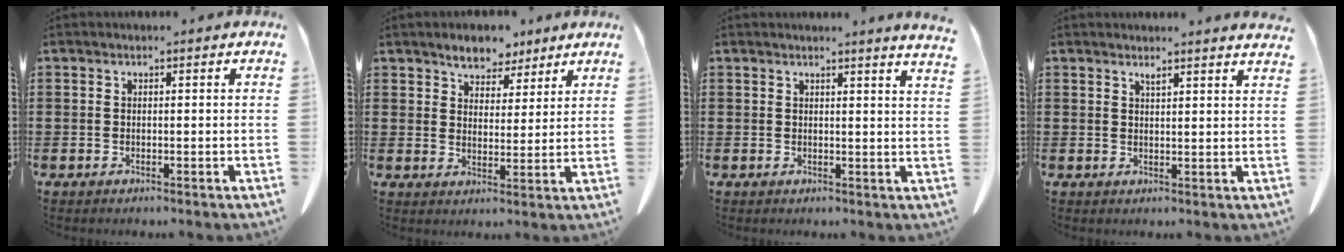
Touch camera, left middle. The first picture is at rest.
{"total": 5.2, "force": [4.6, 2.3, 0.5], "torque": [-0.022, -0.014, 0.085]}
{"total": 2.5, "force": [2.3, -0.9, 0.4], "torque": [-0.009, -0.011, 0.043]}
{"total": 2.1, "force": [2.0, -0.4, 0.6], "torque": [-0.013, -0.005, 0.037]}